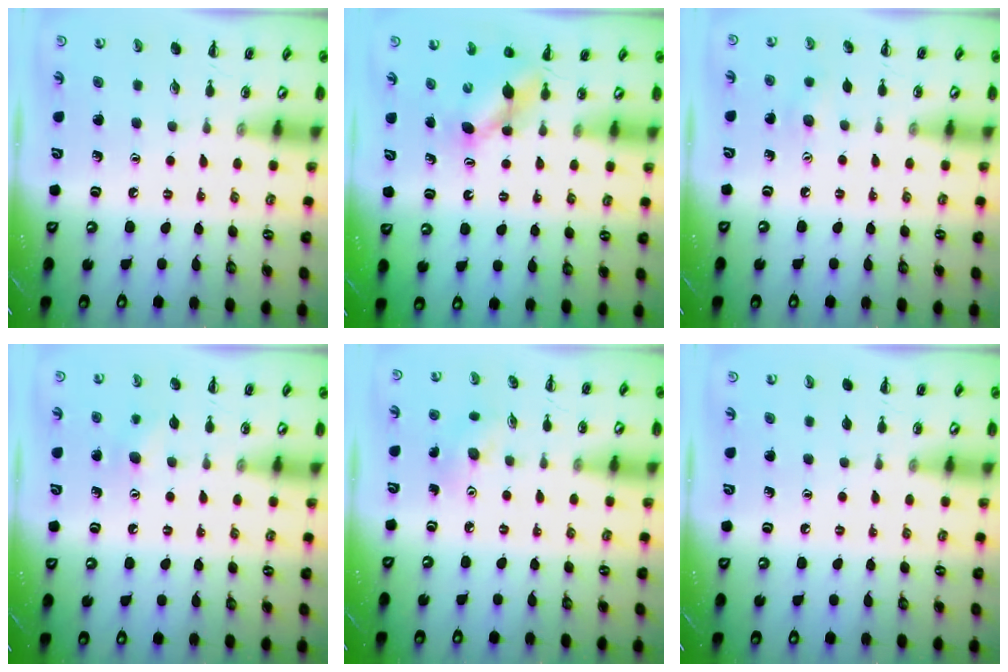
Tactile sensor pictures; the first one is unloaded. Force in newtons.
{"total": 4.7, "press": 4.7, "slide": 0.4}
{"total": 5.4, "press": 5.3, "slide": 1.2}
{"total": 5.4, "press": 5.2, "slide": 1.4}
{"total": 3.2, "press": 3.1, "slide": 0.8}
{"total": 0.0}